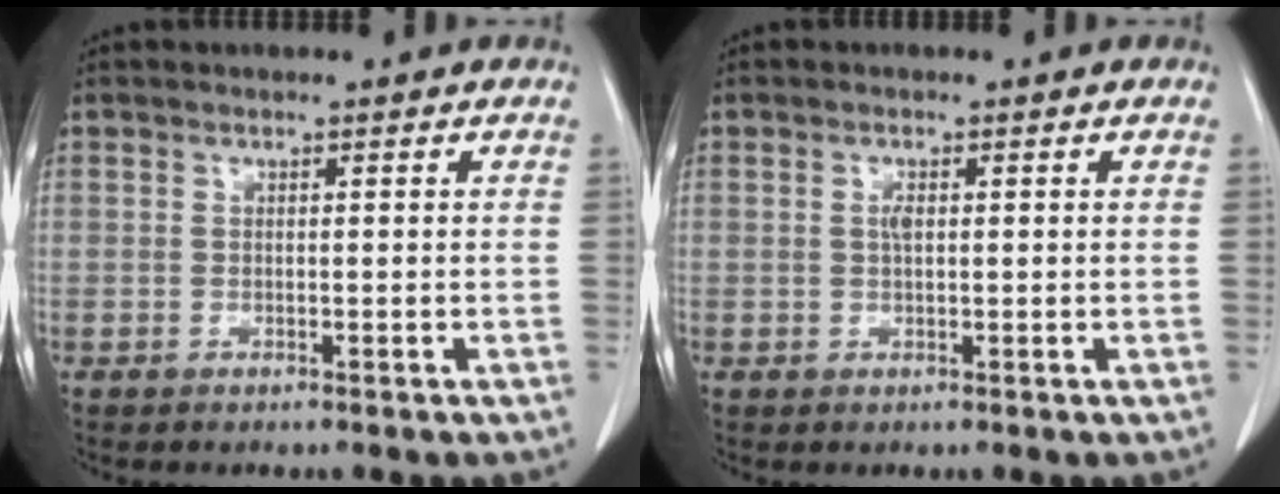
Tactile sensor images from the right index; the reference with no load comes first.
{"total": 1.3, "force": [0.2, 0.4, 1.3], "torque": [-0.027, 0.000, 0.004]}